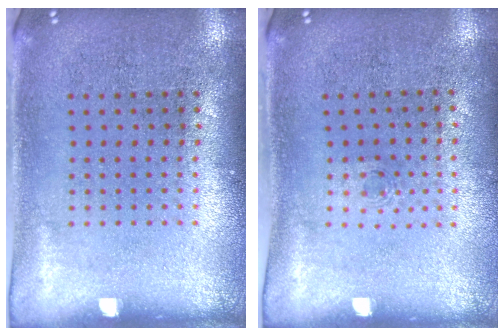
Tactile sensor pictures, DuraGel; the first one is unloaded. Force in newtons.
{"total": 0.5, "press": 0.3, "slide": 0.4}